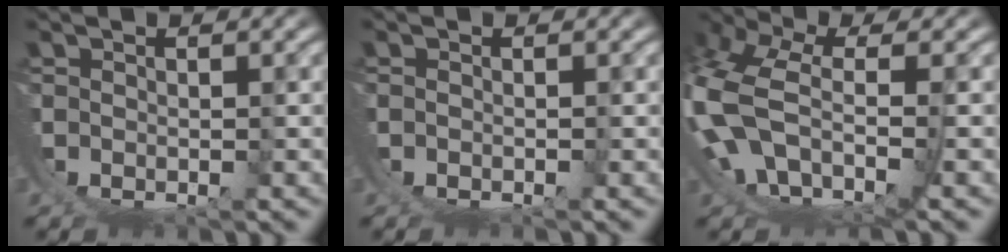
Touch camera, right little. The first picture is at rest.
{"total": 1.0, "force": [-1.0, -0.3, 0.1], "torque": [0.002, -0.001, -0.015]}
{"total": 8.3, "force": [-1.5, 5.8, 5.7], "torque": [-0.172, -0.041, -0.016]}